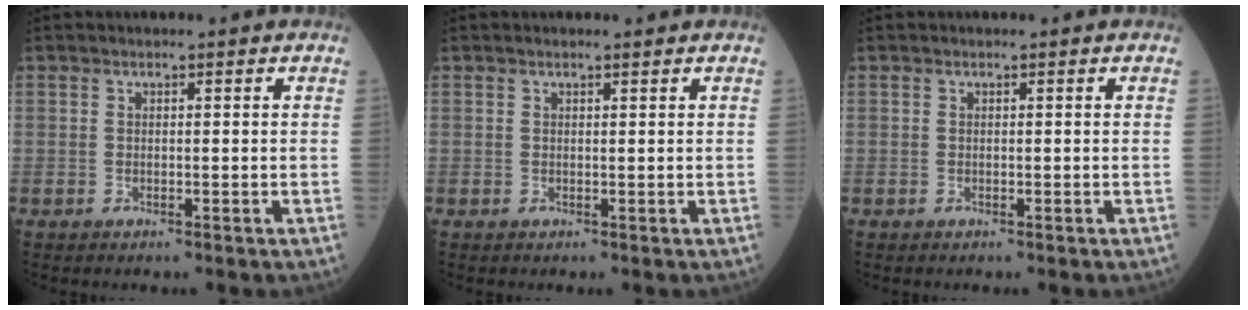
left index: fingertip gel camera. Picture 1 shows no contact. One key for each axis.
{"total": 1.0, "fx": 0.9, "fy": 0.1, "fz": 0.5, "tx": -0.011, "ty": 0.004, "tz": 0.015}
{"total": 0.0}